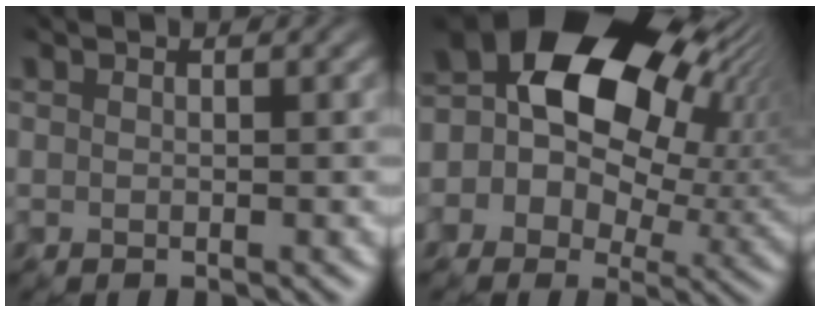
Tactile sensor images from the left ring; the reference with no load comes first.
{"total": 17.1, "force": [5.8, 11.0, 11.7], "torque": [-0.177, 0.035, 0.095]}